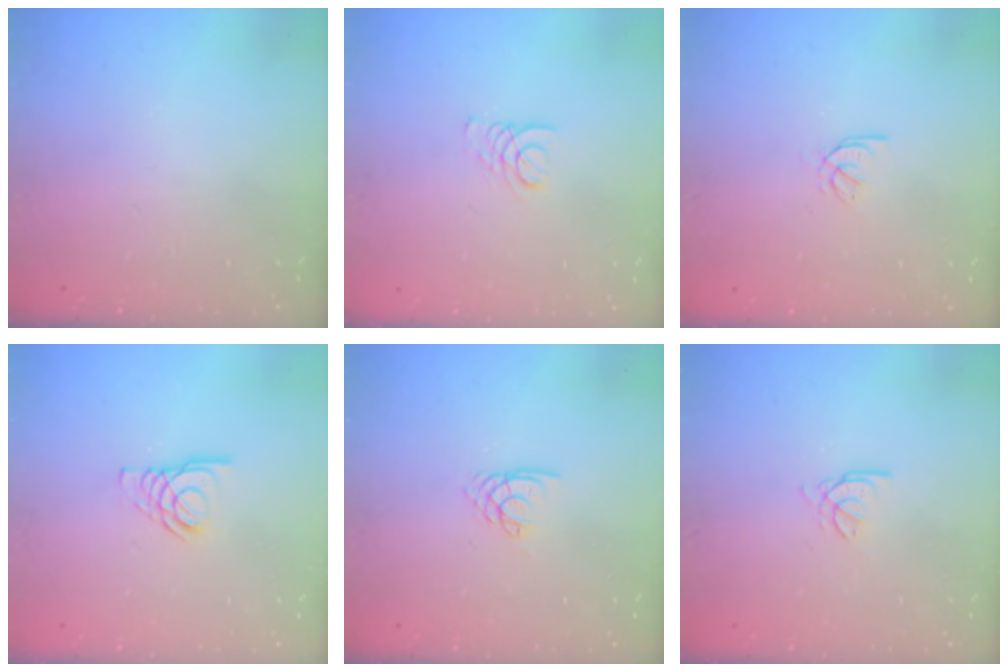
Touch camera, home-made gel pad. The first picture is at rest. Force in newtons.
{"total": 1.9, "press": 1.9, "slide": 0.2}
{"total": 2.1, "press": 2.0, "slide": 0.5}
{"total": 5.9, "press": 5.8, "slide": 0.8}
{"total": 2.1, "press": 2.1, "slide": 0.1}
{"total": 2.7, "press": 2.7, "slide": 0.4}